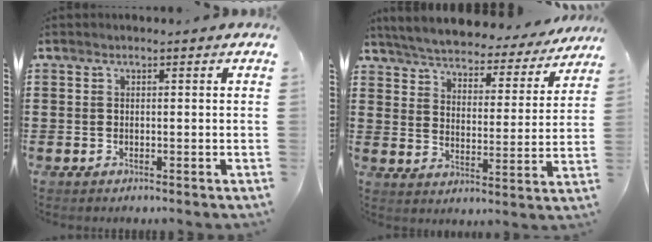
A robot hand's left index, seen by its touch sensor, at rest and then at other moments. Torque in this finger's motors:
{"motor_torque": [2.14, 0.00, 0.66, 0.05]}